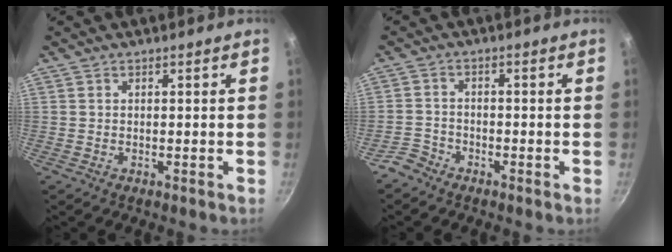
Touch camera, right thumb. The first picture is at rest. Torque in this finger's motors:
{"motor_torque": [0.25, -0.54, -0.34, -0.12, -0.05]}